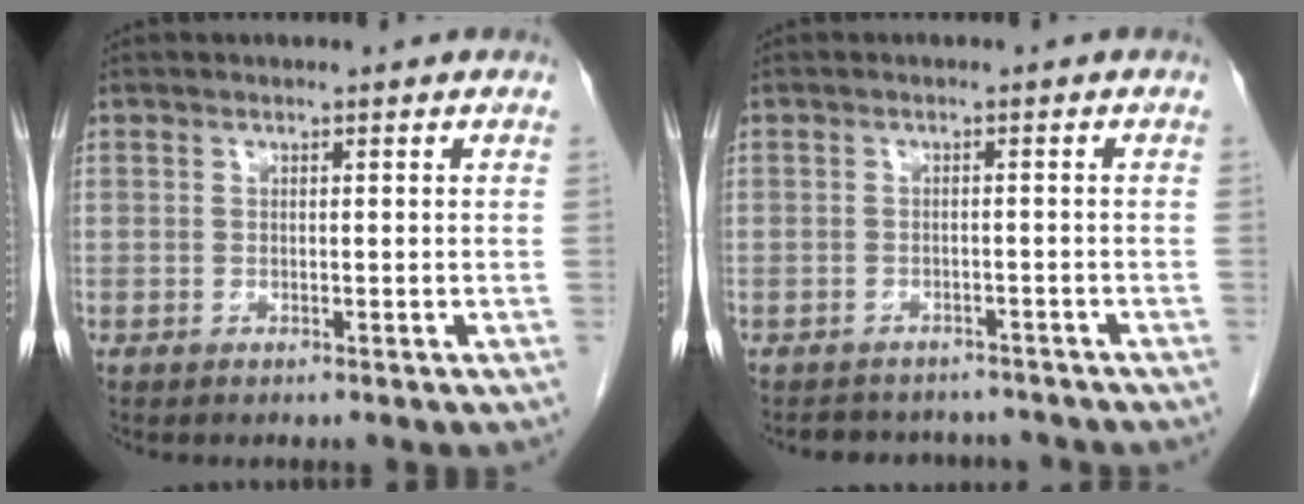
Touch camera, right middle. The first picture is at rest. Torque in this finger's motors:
{"motor_torque": [-0.09, 0.10, 0.00, 0.00]}